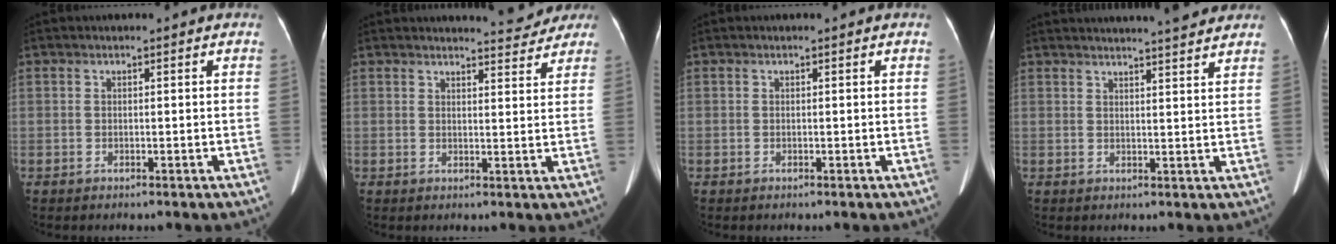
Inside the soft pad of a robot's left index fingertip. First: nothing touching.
{"total": 5.9, "force": [5.8, 1.0, 0.9], "torque": [-0.010, -0.002, 0.057]}
{"total": 0.0}
{"total": 12.5, "force": [11.5, 0.4, 4.7], "torque": [-0.067, 0.010, 0.138]}